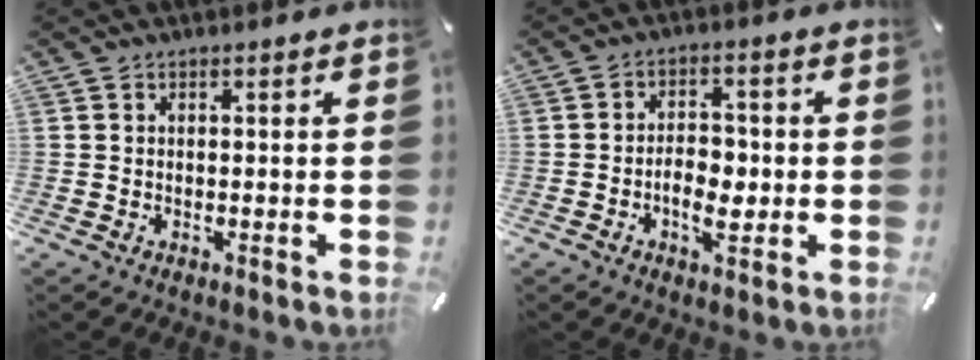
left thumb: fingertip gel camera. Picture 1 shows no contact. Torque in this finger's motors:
{"motor_torque": [0.88, 1.90, 0.13, 0.03, 0.12]}